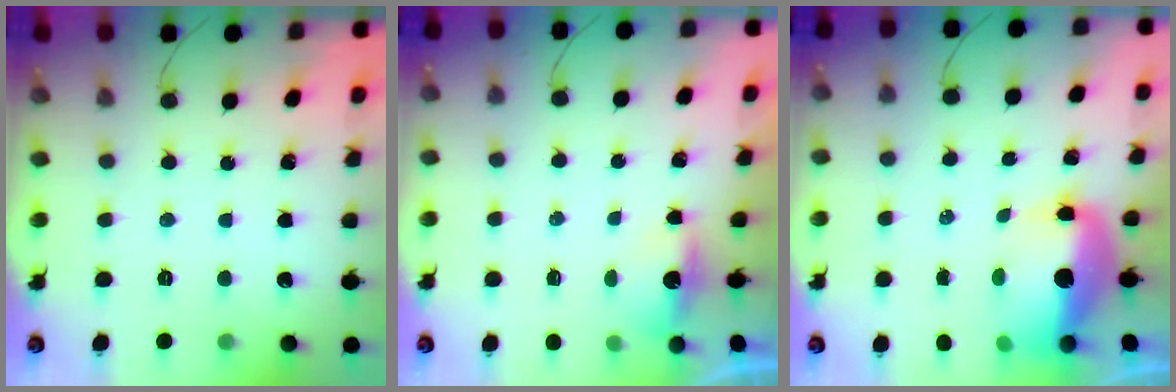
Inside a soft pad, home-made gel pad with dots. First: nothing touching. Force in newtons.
{"total": 3.1, "press": 2.9, "slide": 1.1}
{"total": 10.5, "press": 10.2, "slide": 2.5}